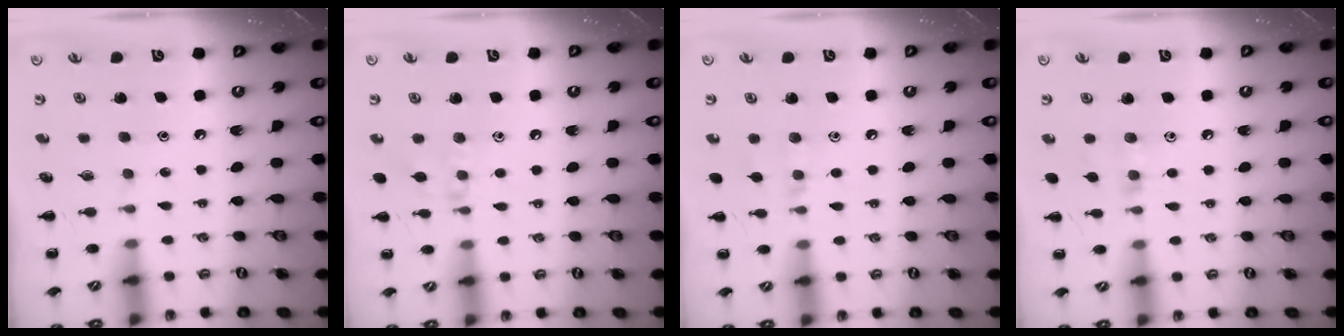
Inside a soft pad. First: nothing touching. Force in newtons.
{"total": 6.5, "press": 6.3, "slide": 1.6}
{"total": 5.6, "press": 5.3, "slide": 1.9}
{"total": 5.6, "press": 5.4, "slide": 1.6}